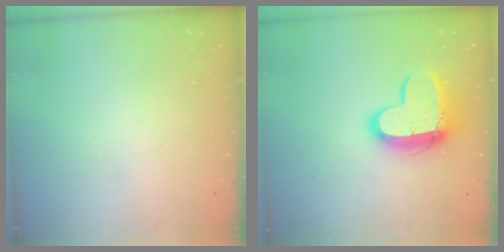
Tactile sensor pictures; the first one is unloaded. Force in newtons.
{"total": 13.7, "press": 13.6, "slide": 1.3}